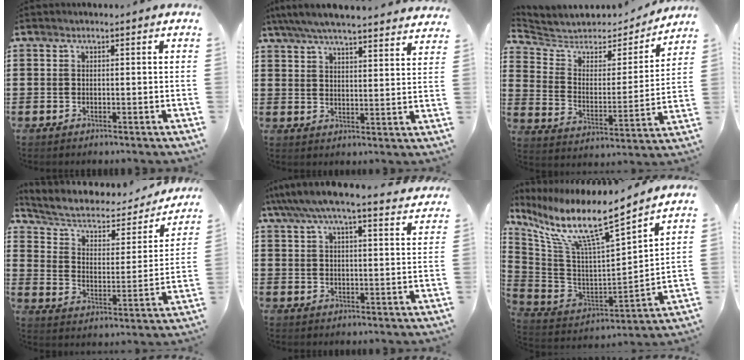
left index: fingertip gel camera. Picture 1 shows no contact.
{"total": 5.8, "force": [5.5, 0.0, 2.0], "torque": [-0.059, -0.027, 0.097]}
{"total": 5.1, "force": [4.6, 2.0, 0.9], "torque": [-0.050, -0.033, 0.073]}
{"total": 5.0, "force": [3.2, 2.7, 2.7], "torque": [-0.070, -0.018, 0.048]}
{"total": 5.9, "force": [5.2, 0.5, 2.8], "torque": [-0.071, -0.019, 0.090]}
{"total": 10.7, "force": [7.8, 1.0, 7.3], "torque": [-0.169, -0.061, 0.126]}